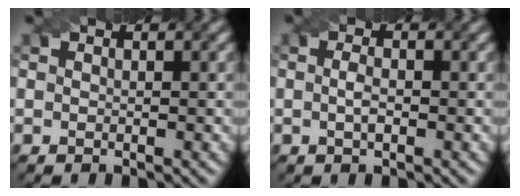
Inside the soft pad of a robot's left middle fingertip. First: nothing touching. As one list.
[{"total": 1.4, "force": [-0.3, 0.5, 1.3], "torque": [-0.029, 0.000, -0.005]}]